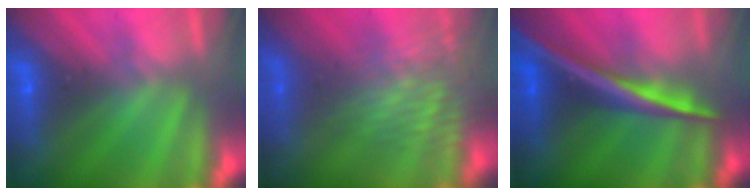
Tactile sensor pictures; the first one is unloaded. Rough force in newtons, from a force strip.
{"total": 3.4}
{"total": 2.6}